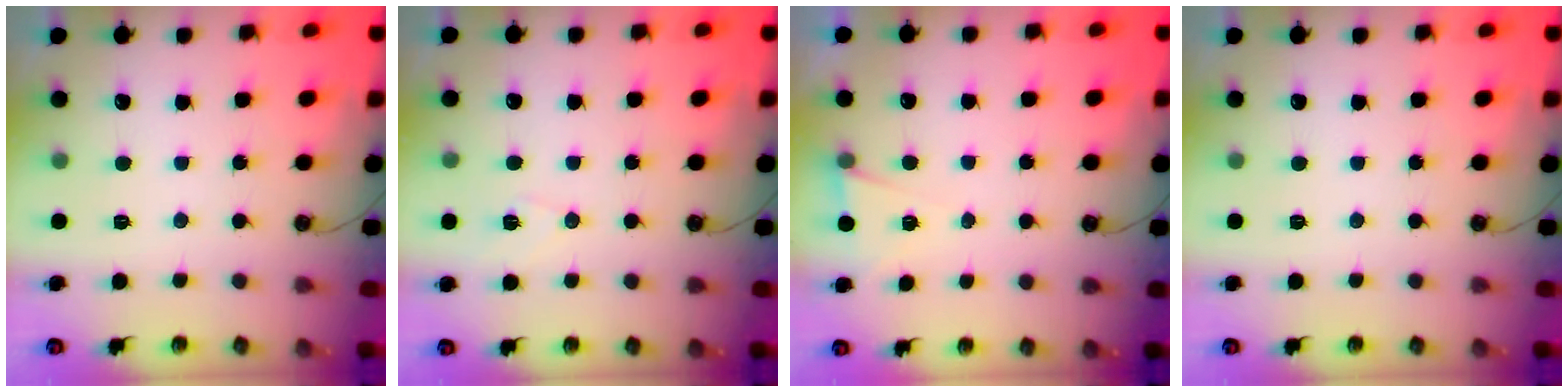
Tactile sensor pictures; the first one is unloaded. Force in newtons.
{"total": 7.3, "press": 5.7, "slide": 4.5}
{"total": 4.9, "press": 2.1, "slide": 4.4}
{"total": 0.0}